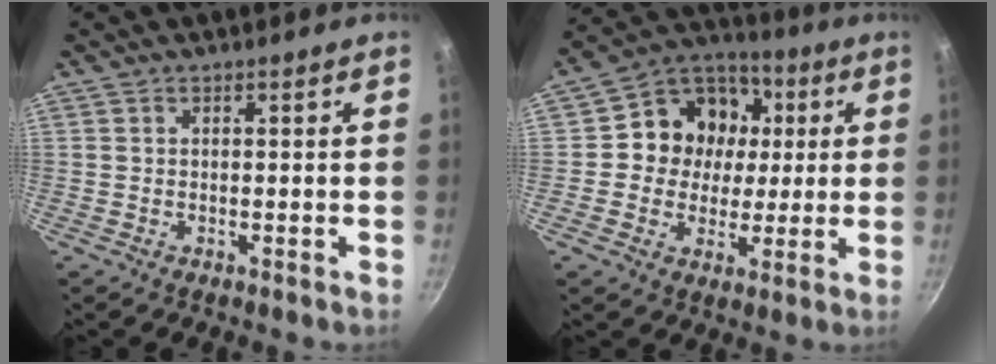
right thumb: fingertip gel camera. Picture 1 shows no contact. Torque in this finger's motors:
{"motor_torque": [0.76, 2.66, 1.34, -0.24, 0.08]}